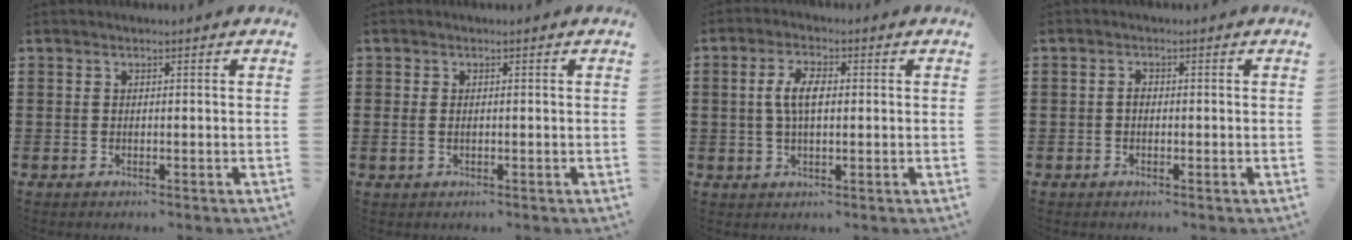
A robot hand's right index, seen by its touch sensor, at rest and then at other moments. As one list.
[{"total": 1.2, "force": [0.0, 0.7, 1.0], "torque": [-0.030, 0.000, -0.004]}, {"total": 5.1, "force": [0.4, 2.2, 4.5], "torque": [-0.105, 0.004, 0.000]}, {"total": 1.2, "force": [-0.3, 0.7, 1.0], "torque": [-0.019, 0.001, -0.006]}]